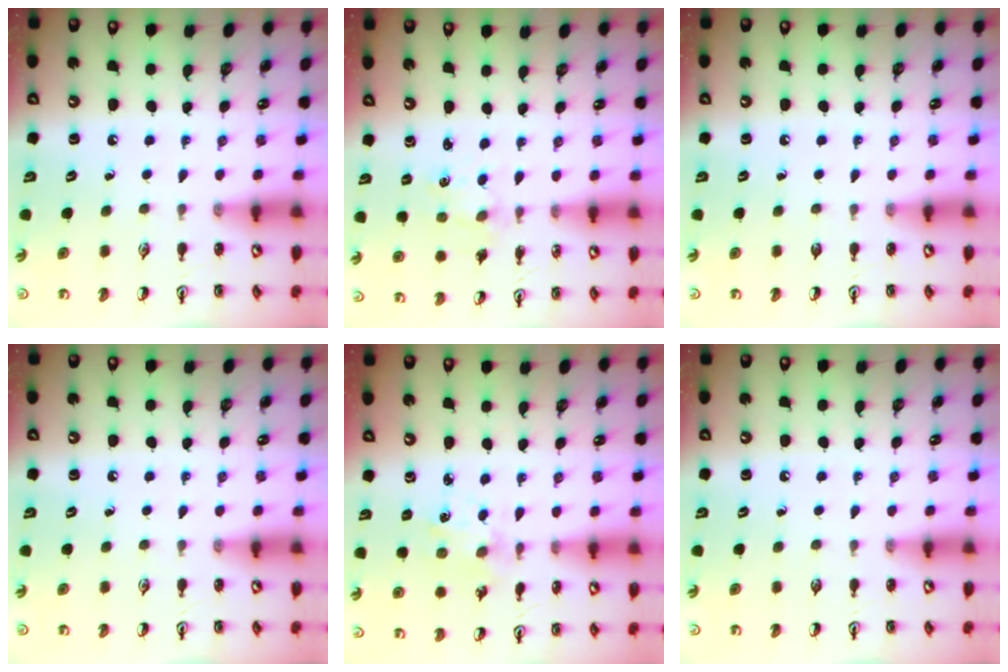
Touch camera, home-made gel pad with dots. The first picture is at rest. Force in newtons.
{"total": 1.1, "press": 1.1, "slide": 0.4}
{"total": 0.0}
{"total": 0.0}
{"total": 1.3, "press": 1.3, "slide": 0.2}
{"total": 0.0}